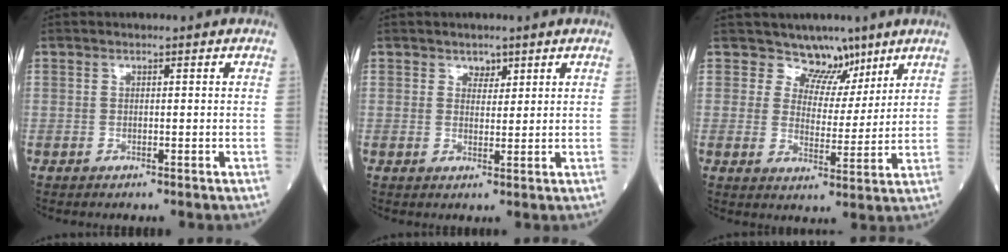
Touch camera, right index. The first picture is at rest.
{"total": 1.8, "force": [1.3, 1.1, 0.5], "torque": [-0.002, -0.002, 0.021]}
{"total": 5.9, "force": [4.7, 3.5, 0.5], "torque": [0.003, -0.010, 0.071]}